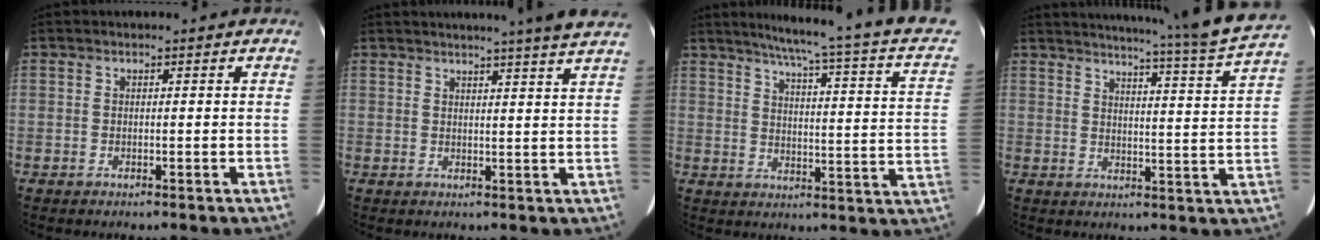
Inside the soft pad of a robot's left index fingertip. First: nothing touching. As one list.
[{"total": 9.1, "force": [7.8, -1.3, 4.4], "torque": [-0.053, -0.004, 0.073]}, {"total": 21.8, "force": [17.6, 0.1, 12.8], "torque": [-0.182, -0.042, 0.199]}, {"total": 17.7, "force": [15.8, -2.4, 7.6], "torque": [-0.122, -0.062, 0.188]}]